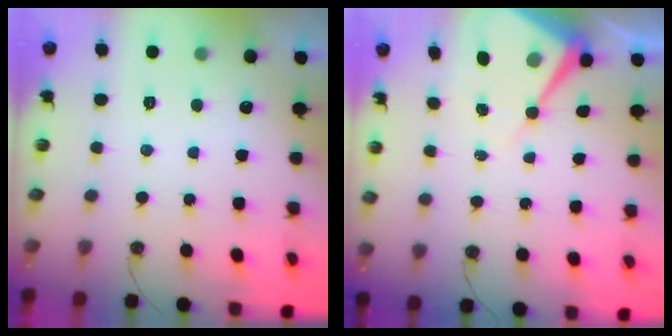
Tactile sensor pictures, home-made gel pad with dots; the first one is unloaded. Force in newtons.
{"total": 9.4, "press": 9.4, "slide": 0.7}